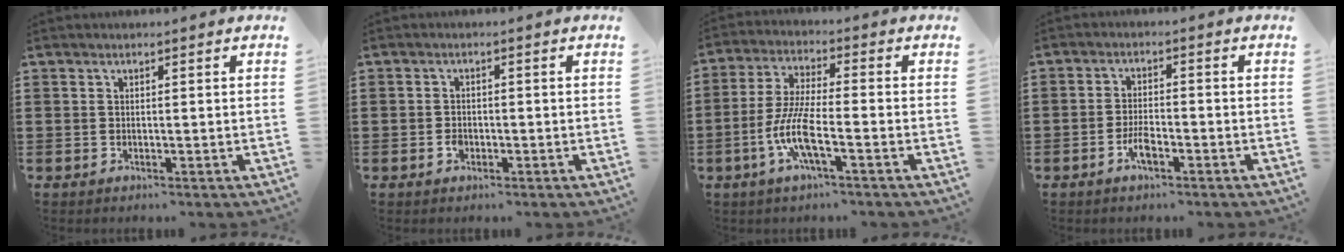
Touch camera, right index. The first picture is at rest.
{"total": 1.6, "force": [-0.7, 1.1, 0.9], "torque": [-0.019, 0.000, -0.014]}
{"total": 8.6, "force": [-3.4, 1.8, 7.7], "torque": [-0.174, -0.014, -0.069]}
{"total": 3.6, "force": [-1.9, 1.3, 2.8], "torque": [-0.062, -0.001, -0.038]}